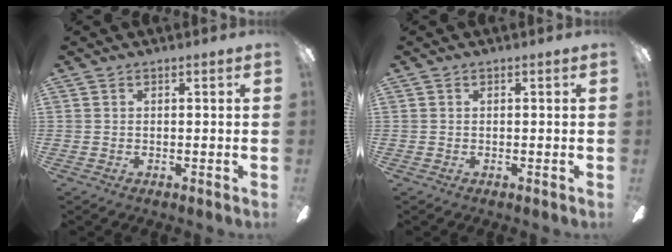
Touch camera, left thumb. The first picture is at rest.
{"total": 0.0}